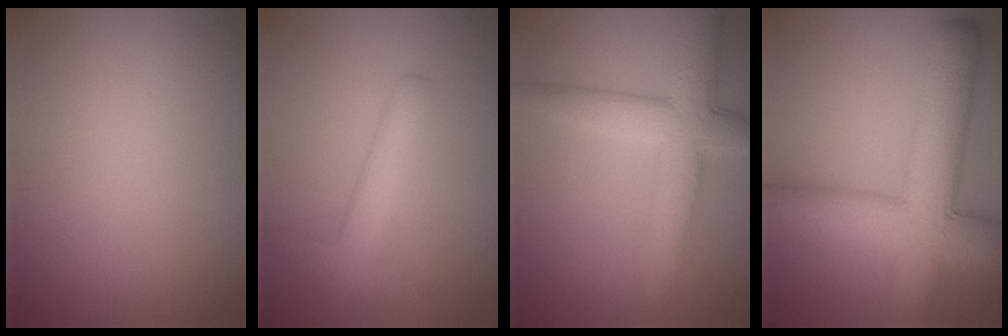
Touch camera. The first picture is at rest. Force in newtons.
{"total": 2.7, "press": 2.7, "slide": 0.1}
{"total": 5.5, "press": 5.5, "slide": 0.0}
{"total": 9.3, "press": 9.3, "slide": 0.3}